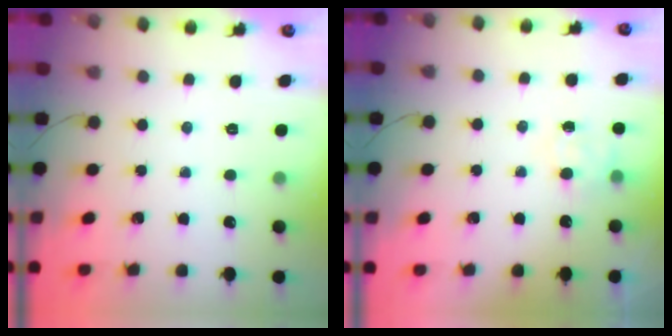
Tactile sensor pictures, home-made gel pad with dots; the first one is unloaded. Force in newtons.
{"total": 5.9, "press": 5.8, "slide": 1.3}